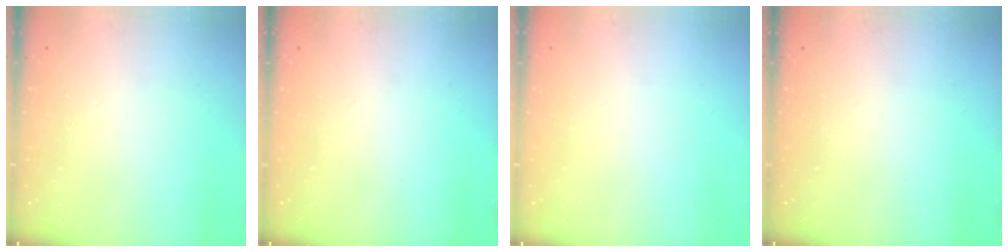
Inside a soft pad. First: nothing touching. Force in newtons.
{"total": 0.0}
{"total": 0.0}
{"total": 0.0}